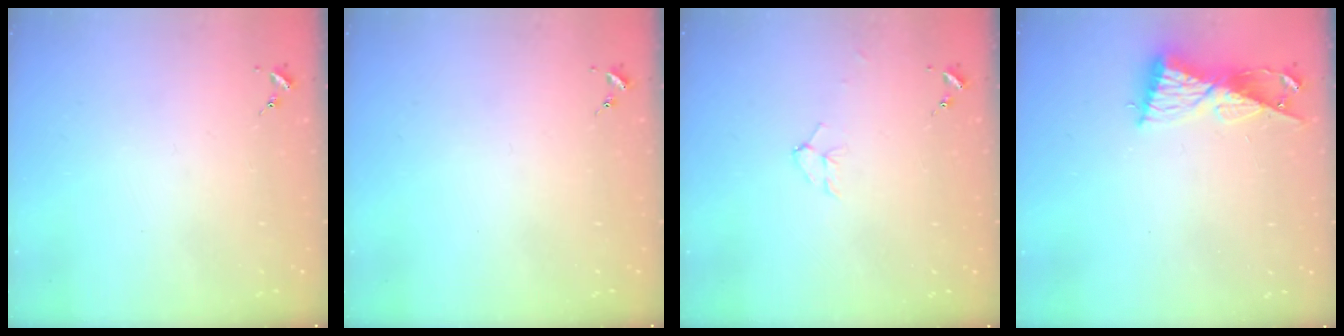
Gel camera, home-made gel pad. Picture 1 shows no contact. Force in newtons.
{"total": 0.0}
{"total": 7.0, "press": 7.0, "slide": 1.0}
{"total": 9.1, "press": 9.1, "slide": 0.7}